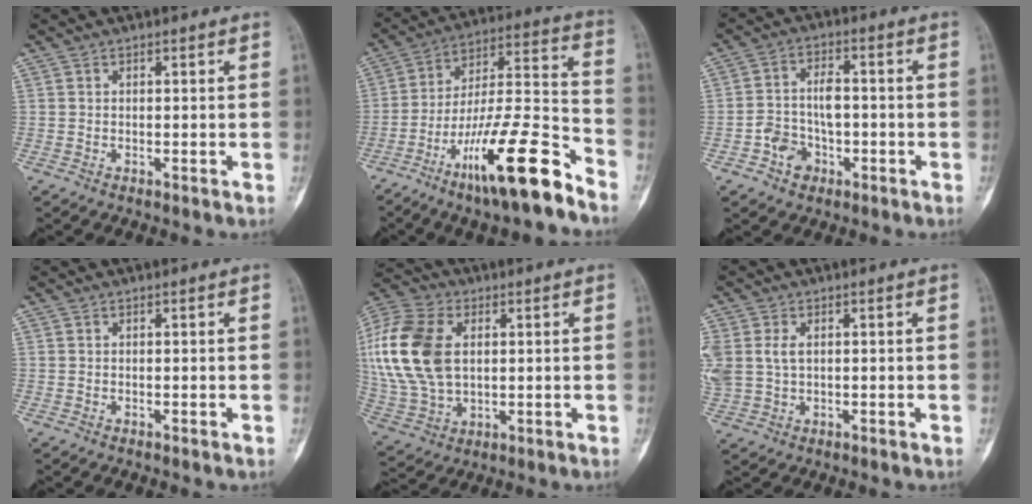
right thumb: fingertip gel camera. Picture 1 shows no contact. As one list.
[{"total": 20.4, "force": [-12.7, 3.7, 15.5], "torque": [-0.289, 0.074, -0.217]}, {"total": 7.1, "force": [-2.6, 5.4, 3.8], "torque": [-0.046, 0.033, -0.045]}, {"total": 0.0}, {"total": 21.8, "force": [3.5, 14.5, 15.9], "torque": [-0.361, 0.001, 0.070]}, {"total": 8.4, "force": [1.1, 6.0, 5.8], "torque": [-0.162, 0.005, 0.031]}]